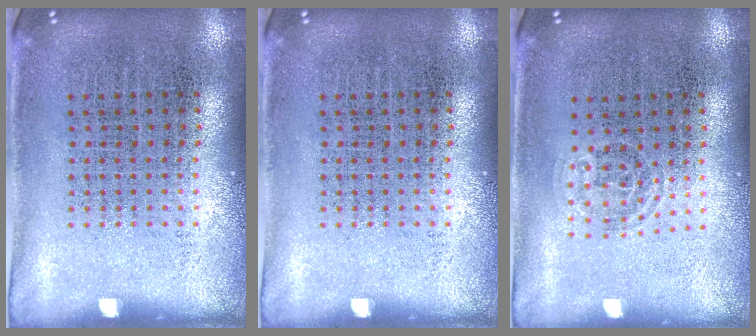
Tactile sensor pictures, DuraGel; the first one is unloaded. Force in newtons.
{"total": 0.0}
{"total": 0.9, "press": 0.7, "slide": 0.6}